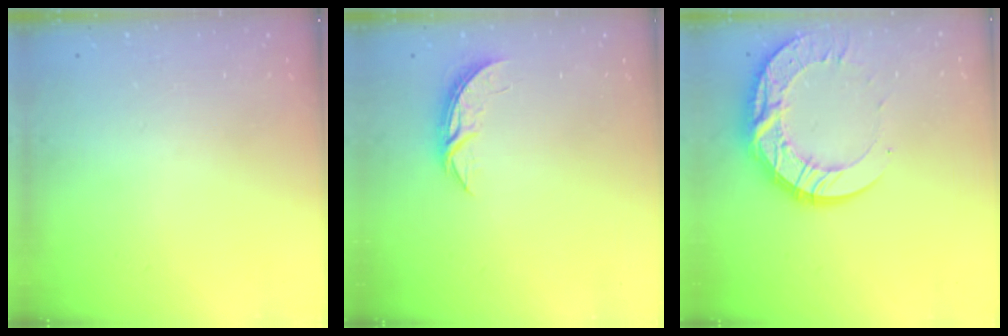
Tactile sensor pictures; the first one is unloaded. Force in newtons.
{"total": 4.3, "press": 4.3, "slide": 0.3}
{"total": 17.3, "press": 17.2, "slide": 1.5}